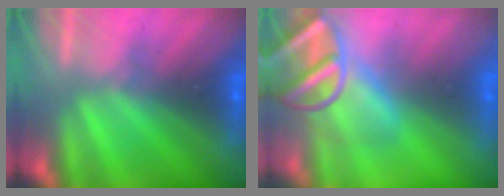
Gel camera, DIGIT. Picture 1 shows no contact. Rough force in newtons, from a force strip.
{"total": 7.1}